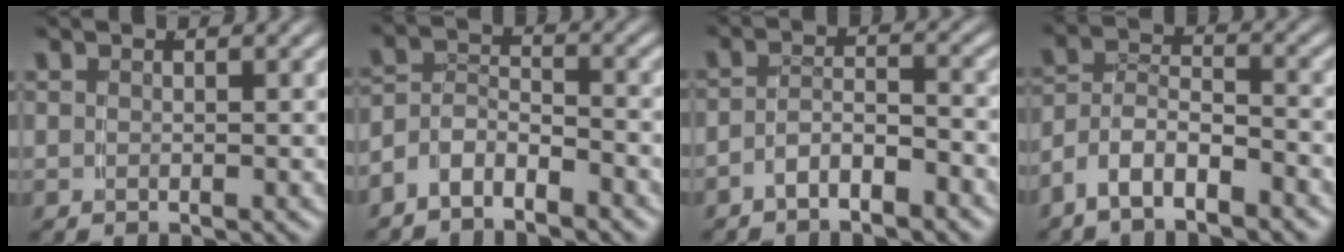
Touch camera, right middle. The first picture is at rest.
{"total": 4.9, "force": [-3.1, 3.4, 1.8], "torque": [-0.037, -0.015, -0.058]}
{"total": 3.1, "force": [-2.6, 1.0, 1.3], "torque": [-0.014, -0.004, -0.048]}
{"total": 5.9, "force": [-3.4, 4.1, 2.4], "torque": [-0.058, -0.017, -0.062]}